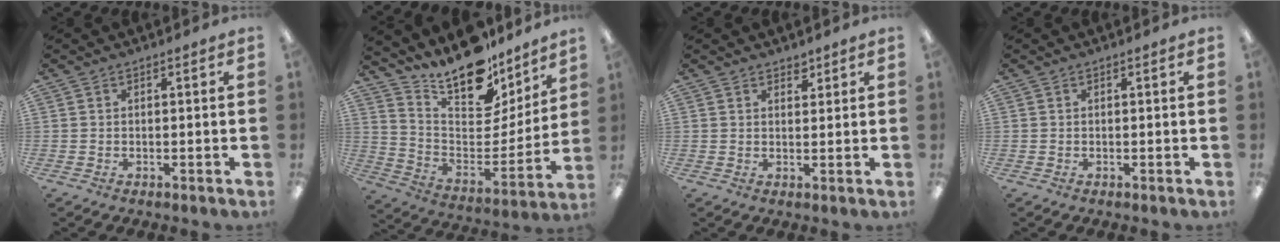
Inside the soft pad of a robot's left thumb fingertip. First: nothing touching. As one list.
[{"total": 18.3, "force": [15.6, 7.0, 6.6], "torque": [-0.106, -0.127, 0.273]}, {"total": 2.2, "force": [1.9, 1.0, 0.5], "torque": [0.005, -0.011, 0.033]}, {"total": 0.0}]